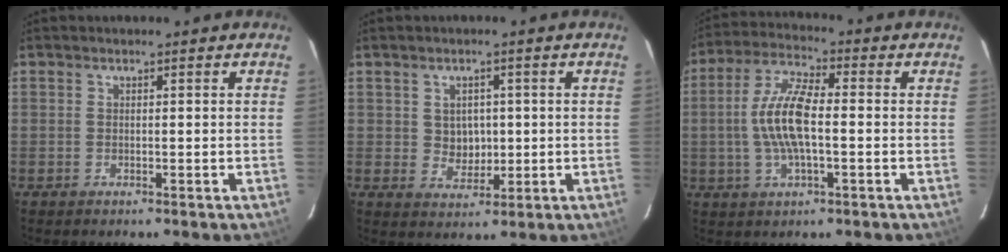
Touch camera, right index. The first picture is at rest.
{"total": 4.2, "force": [0.5, 3.9, 1.5], "torque": [-0.024, 0.005, 0.014]}
{"total": 10.5, "force": [-0.9, 3.5, 9.9], "torque": [-0.204, 0.009, -0.020]}